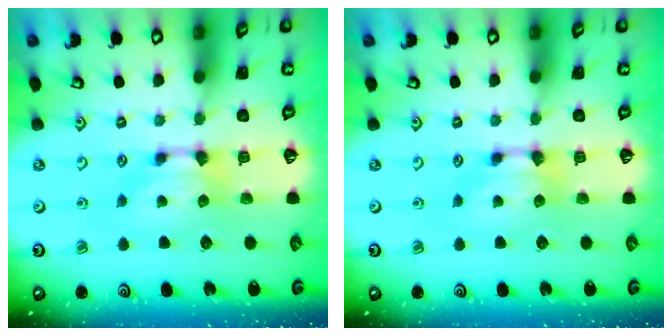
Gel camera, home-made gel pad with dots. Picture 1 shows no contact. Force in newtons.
{"total": 0.0}